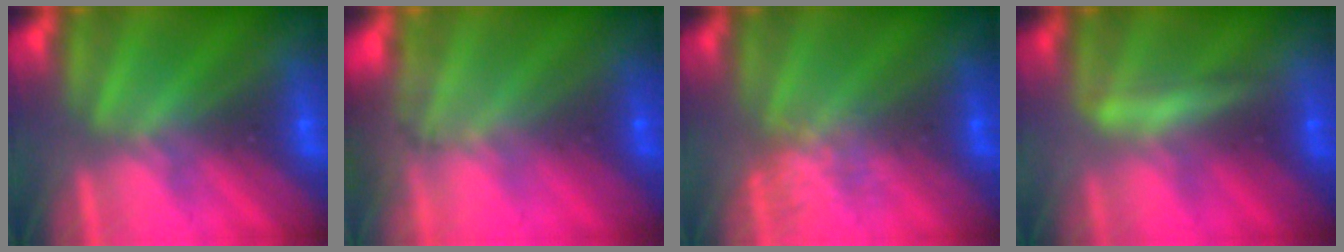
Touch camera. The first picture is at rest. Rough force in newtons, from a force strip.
{"total": 8.7}
{"total": 2.5}
{"total": 2.1}